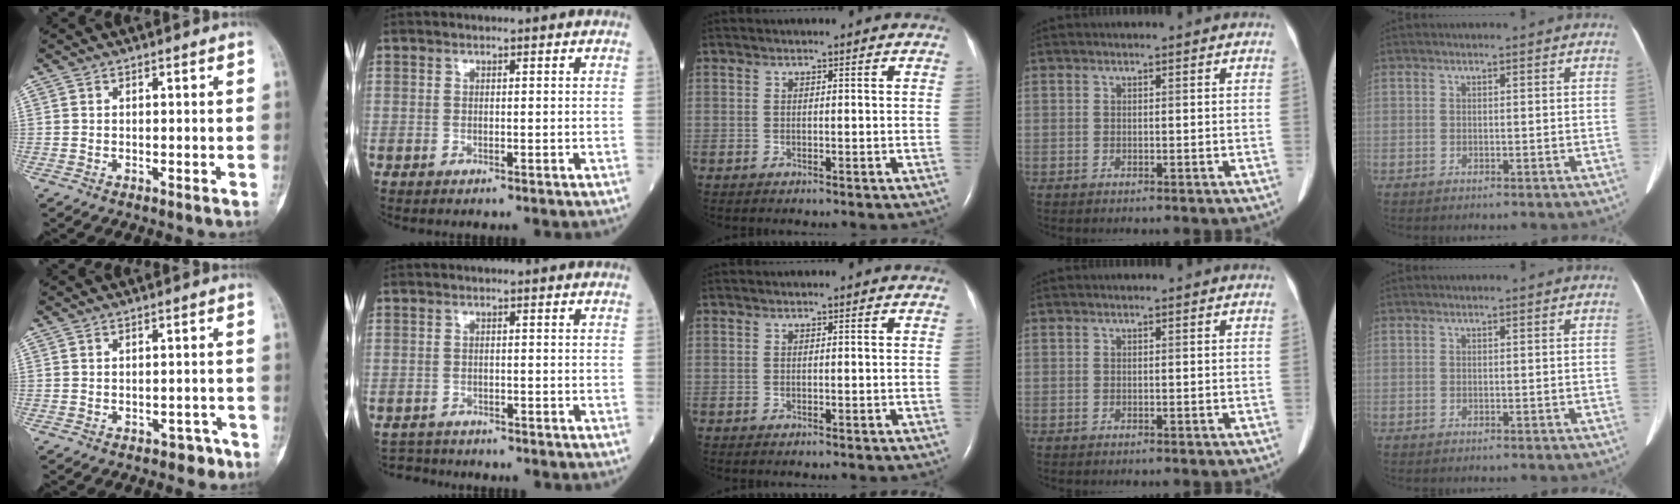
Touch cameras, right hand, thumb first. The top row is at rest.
{"thumb": {"total": 2.7, "force": [-1.9, 1.7, 0.8], "torque": [0.002, 0.021, -0.019]}, "index": {"total": 2.6, "force": [-2.5, 0.5, -0.8], "torque": [0.014, -0.009, -0.043]}}